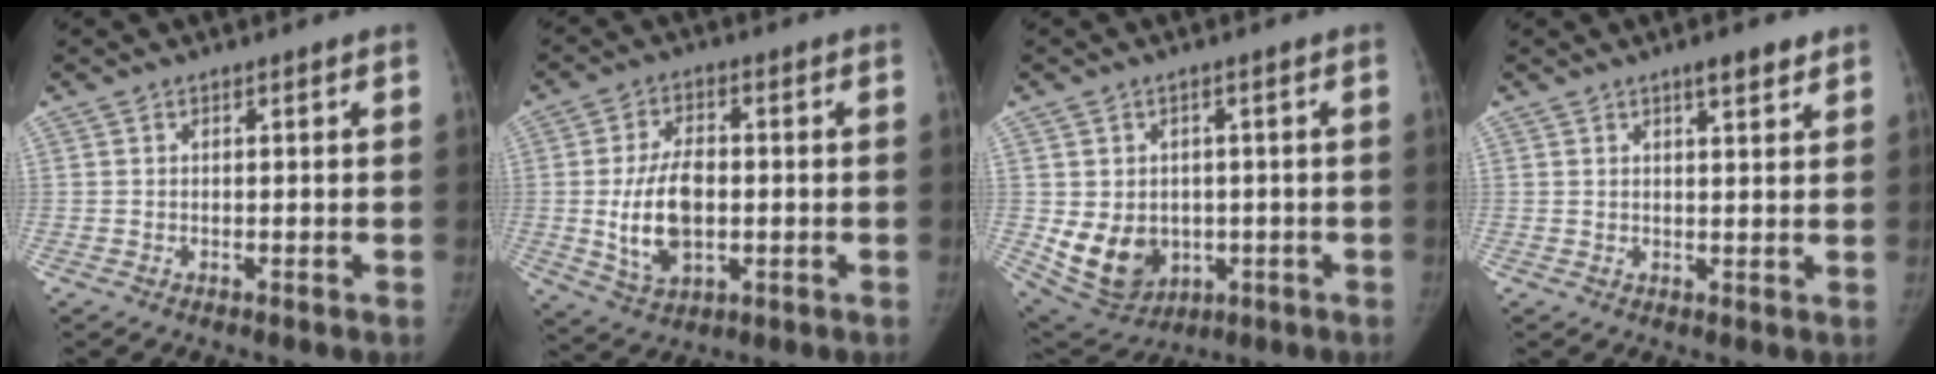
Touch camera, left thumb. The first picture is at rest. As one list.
[{"total": 11.3, "force": [-1.1, 6.5, 9.1], "torque": [-0.157, 0.003, -0.012]}, {"total": 11.1, "force": [-1.8, 8.9, 6.4], "torque": [-0.084, -0.004, 0.000]}, {"total": 3.9, "force": [2.6, 1.0, 2.7], "torque": [-0.028, -0.014, 0.038]}]